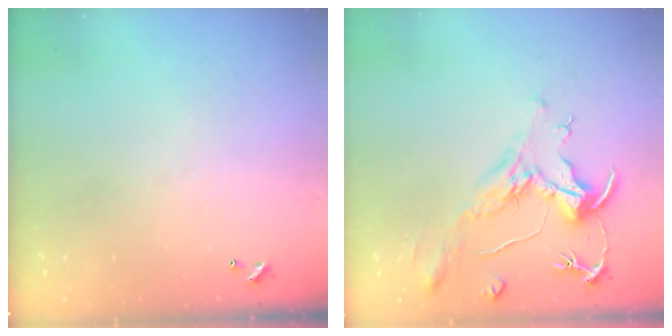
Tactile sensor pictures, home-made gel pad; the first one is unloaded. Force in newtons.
{"total": 2.1, "press": 1.6, "slide": 1.3}